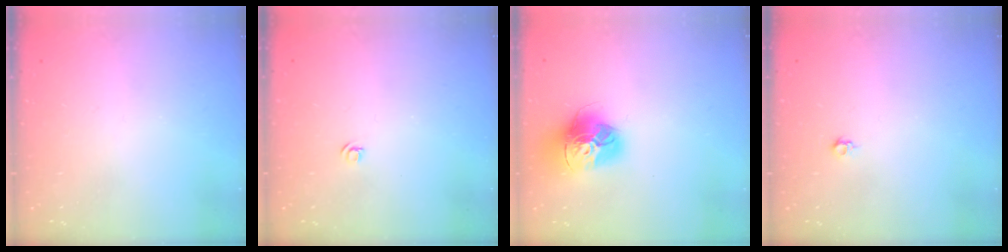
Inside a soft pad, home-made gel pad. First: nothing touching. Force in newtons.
{"total": 3.5, "press": 3.4, "slide": 0.5}
{"total": 15.9, "press": 15.8, "slide": 1.4}
{"total": 4.0, "press": 4.0, "slide": 0.6}